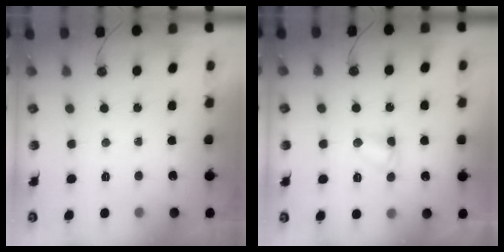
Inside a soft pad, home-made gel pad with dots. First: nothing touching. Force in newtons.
{"total": 3.8, "press": 3.8, "slide": 0.3}